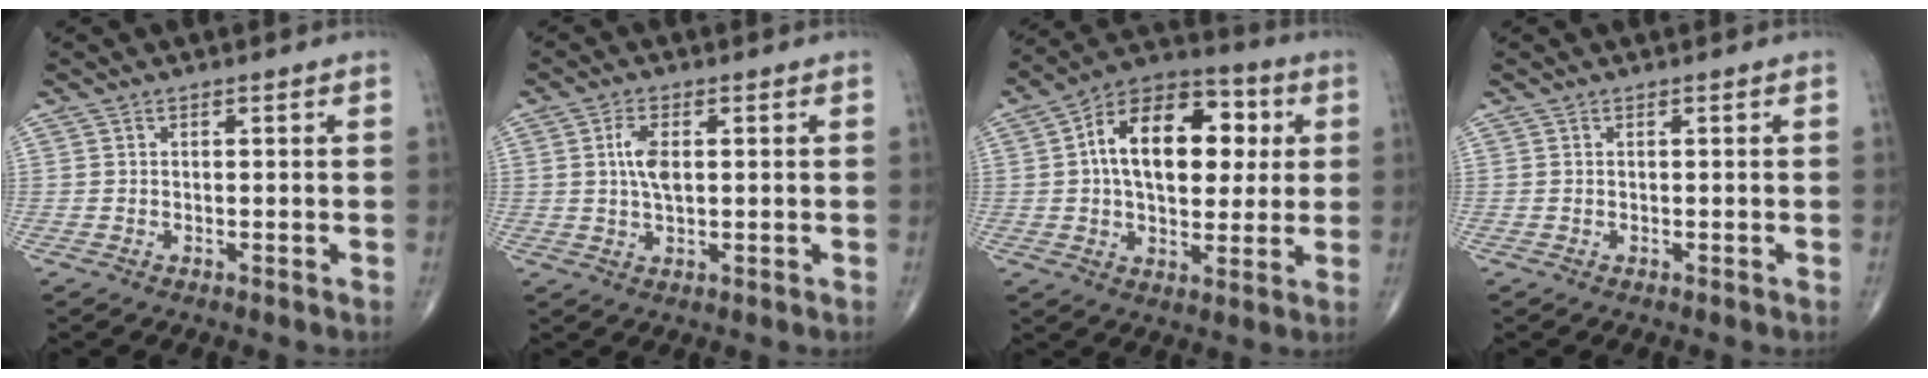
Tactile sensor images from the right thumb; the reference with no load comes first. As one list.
[{"total": 4.9, "force": [0.8, 2.4, 4.2], "torque": [-0.086, 0.001, 0.015]}, {"total": 19.2, "force": [3.5, 11.5, 14.9], "torque": [-0.200, 0.019, 0.048]}, {"total": 0.0}]